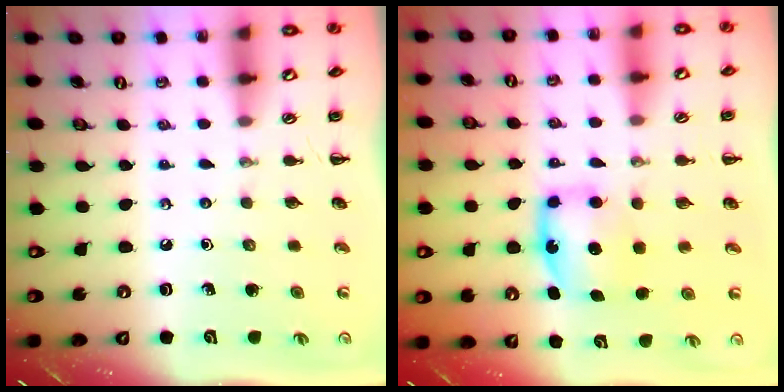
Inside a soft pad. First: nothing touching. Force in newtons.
{"total": 6.3, "press": 6.2, "slide": 1.0}